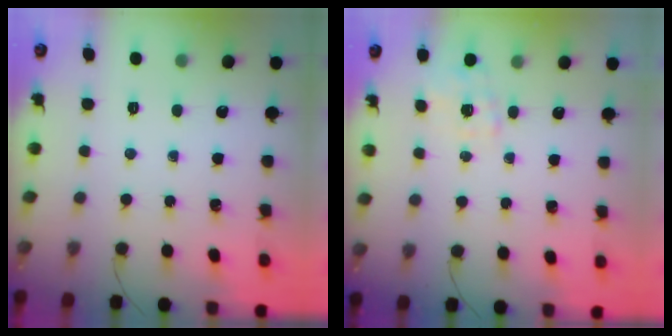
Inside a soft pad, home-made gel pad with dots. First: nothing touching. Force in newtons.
{"total": 2.3, "press": 2.1, "slide": 1.0}